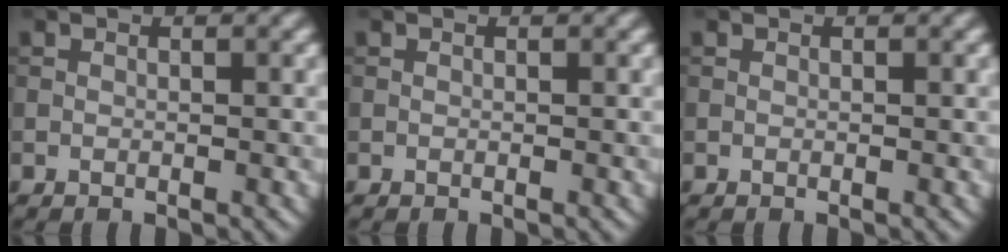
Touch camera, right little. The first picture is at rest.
{"total": 0.0}
{"total": 0.0}